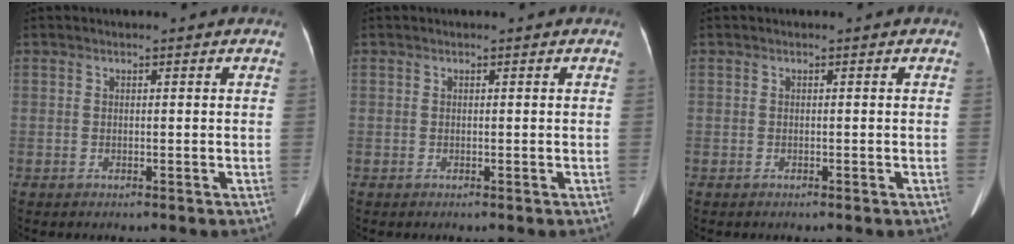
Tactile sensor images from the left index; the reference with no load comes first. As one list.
[{"total": 0.0}, {"total": 0.0}]